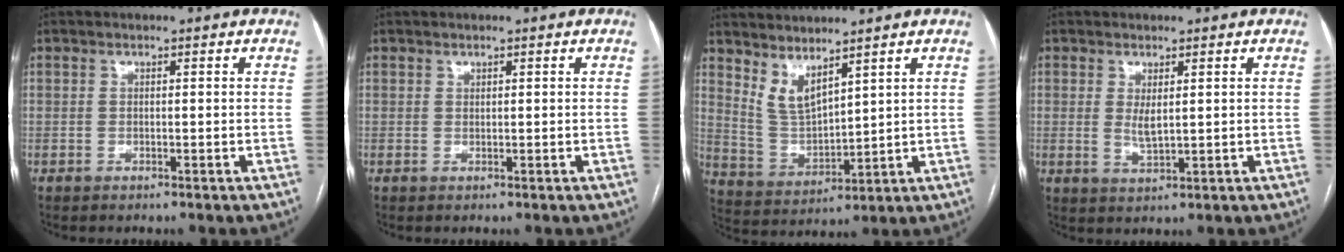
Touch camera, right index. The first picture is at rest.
{"total": 0.0}
{"total": 6.4, "force": [5.0, 1.7, 3.7], "torque": [-0.085, -0.013, 0.116]}
{"total": 2.7, "force": [0.6, 0.7, 2.5], "torque": [-0.052, -0.011, 0.017]}